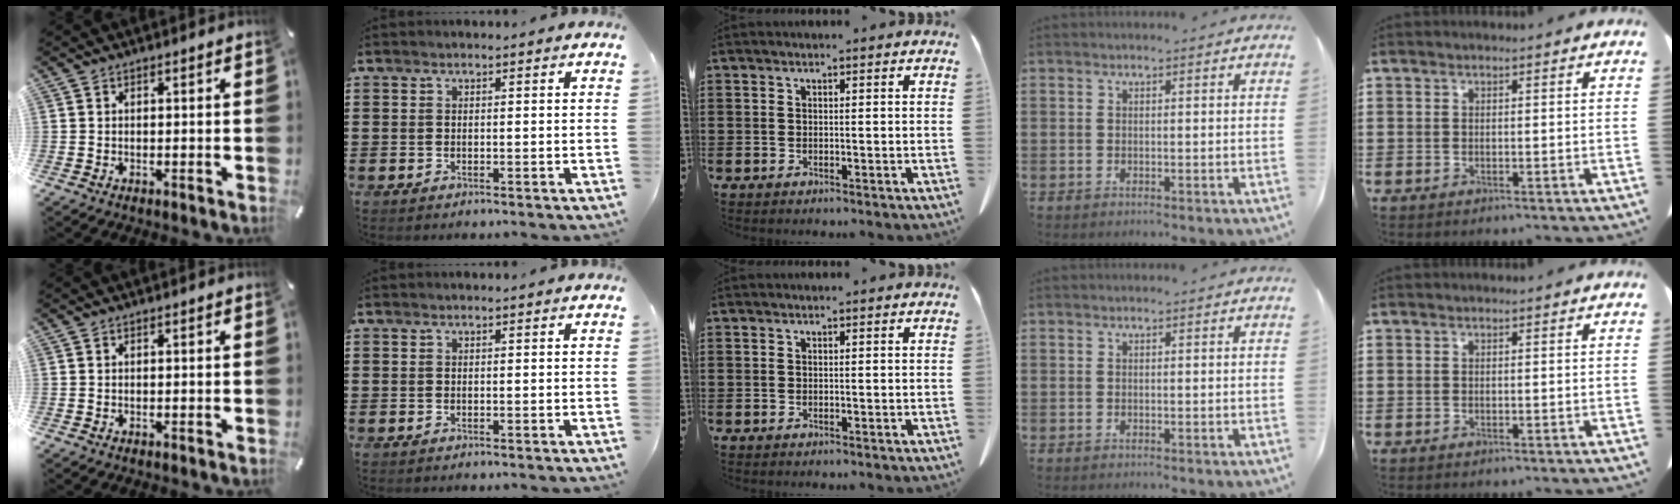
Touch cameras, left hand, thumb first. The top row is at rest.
{}